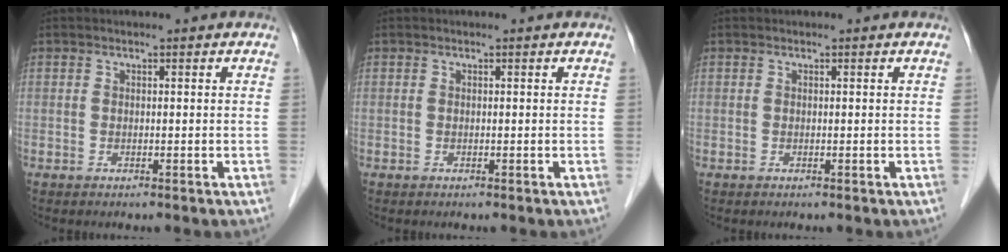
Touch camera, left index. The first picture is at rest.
{"total": 0.0}
{"total": 0.0}